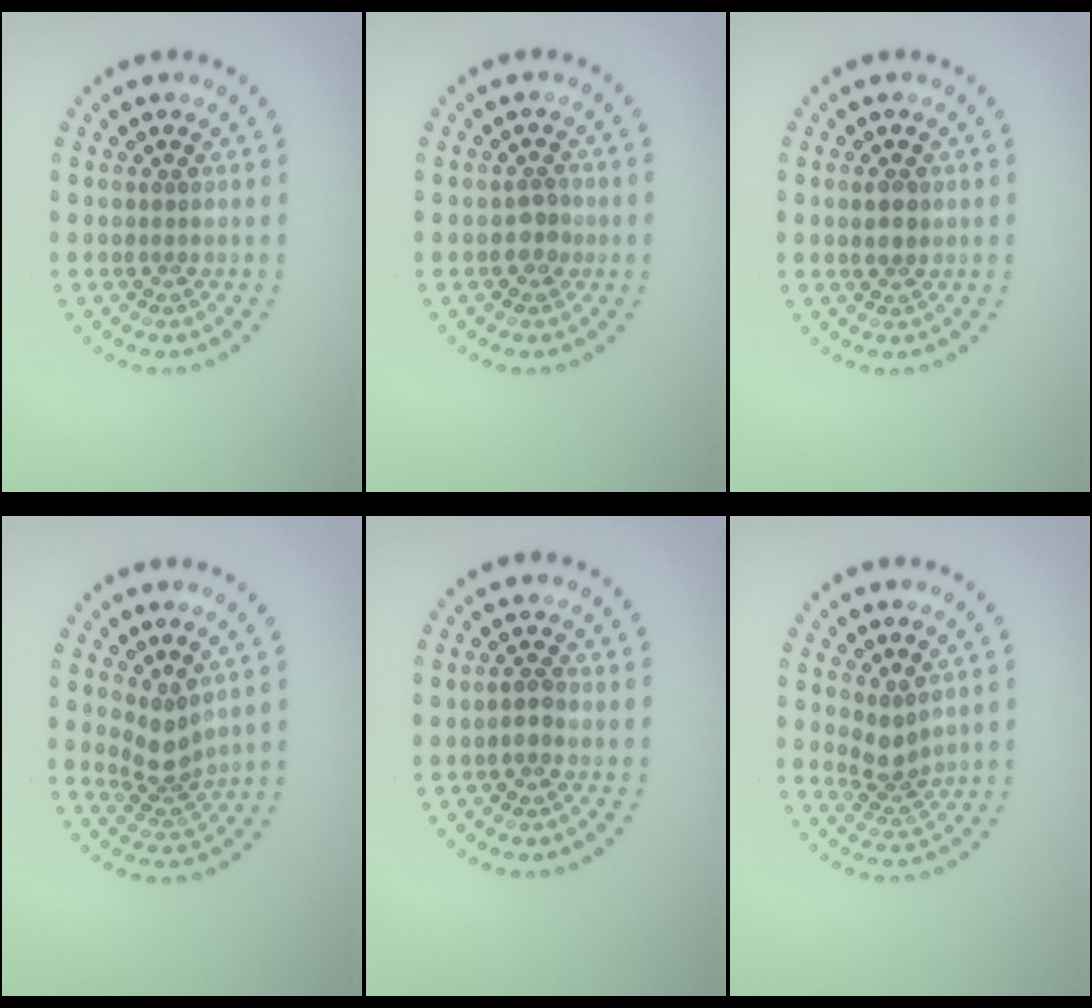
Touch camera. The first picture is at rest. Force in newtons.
{"total": 1.6, "press": 1.6, "slide": 0.5}
{"total": 1.7, "press": 1.7, "slide": 0.5}
{"total": 2.8, "press": 2.0, "slide": 2.0}
{"total": 1.3, "press": 1.3, "slide": 0.4}
{"total": 2.4, "press": 1.9, "slide": 1.6}